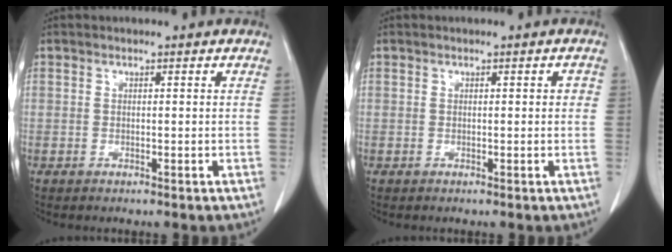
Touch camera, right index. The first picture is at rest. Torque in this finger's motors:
{"motor_torque": [0.02, 0.02, 0.05, -0.01]}